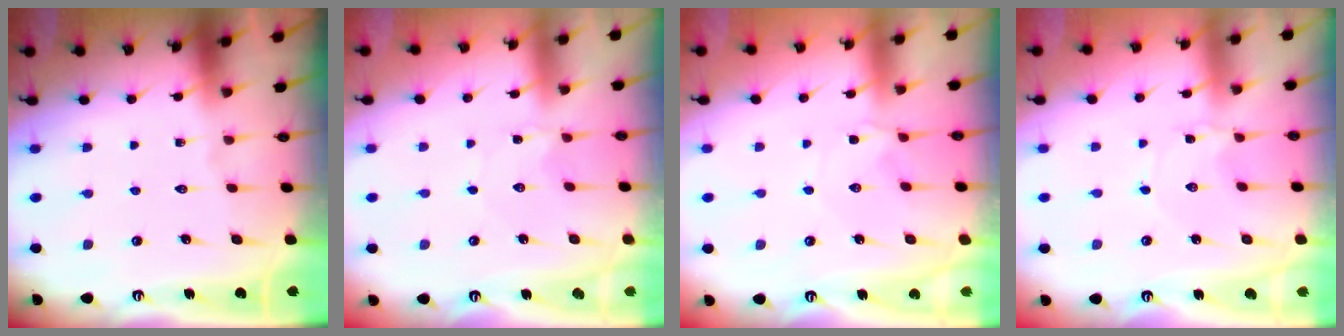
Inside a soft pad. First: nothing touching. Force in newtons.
{"total": 0.9, "press": 0.9, "slide": 0.1}
{"total": 1.2, "press": 1.1, "slide": 0.2}
{"total": 0.9, "press": 0.9, "slide": 0.1}